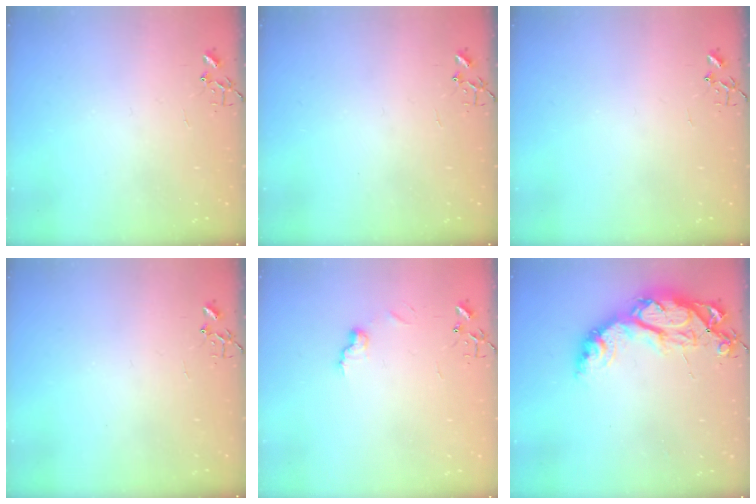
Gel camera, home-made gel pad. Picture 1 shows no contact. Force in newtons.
{"total": 0.0}
{"total": 0.0}
{"total": 0.0}
{"total": 6.6, "press": 6.6, "slide": 0.1}
{"total": 18.0, "press": 17.9, "slide": 1.7}